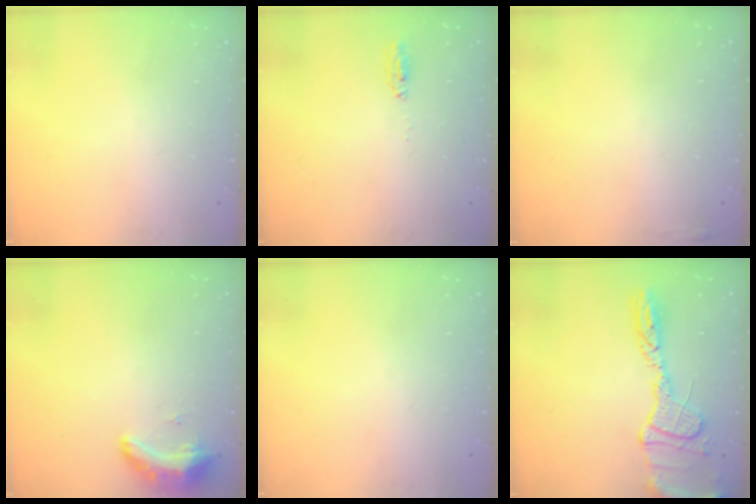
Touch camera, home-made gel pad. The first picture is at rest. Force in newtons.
{"total": 4.8, "press": 2.7, "slide": 4.0}
{"total": 3.5, "press": 3.1, "slide": 1.6}
{"total": 8.5, "press": 8.3, "slide": 1.6}
{"total": 9.9, "press": 2.5, "slide": 9.6}
{"total": 15.6, "press": 15.6, "slide": 1.3}